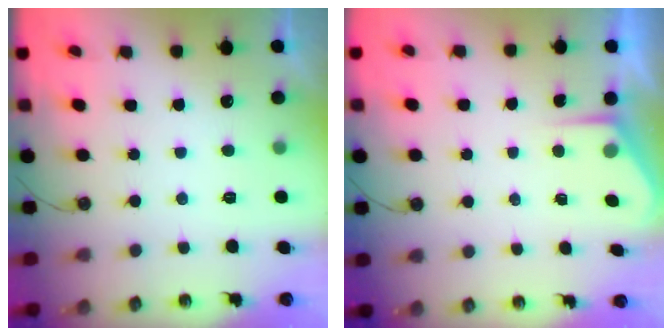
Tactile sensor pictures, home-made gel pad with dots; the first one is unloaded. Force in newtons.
{"total": 2.7, "press": 2.7, "slide": 0.4}